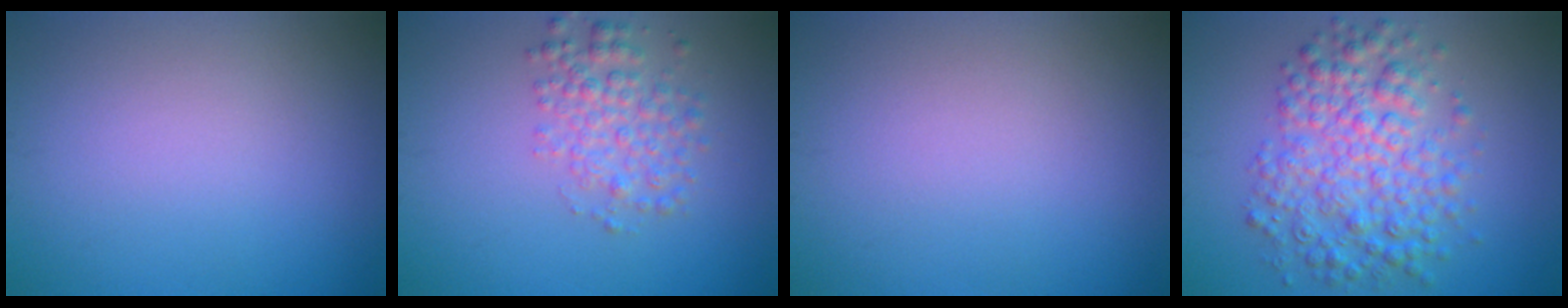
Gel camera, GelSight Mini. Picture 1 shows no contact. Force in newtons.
{"total": 3.2, "press": 3.2, "slide": 0.1}
{"total": 0.0}
{"total": 6.2, "press": 6.2, "slide": 0.0}